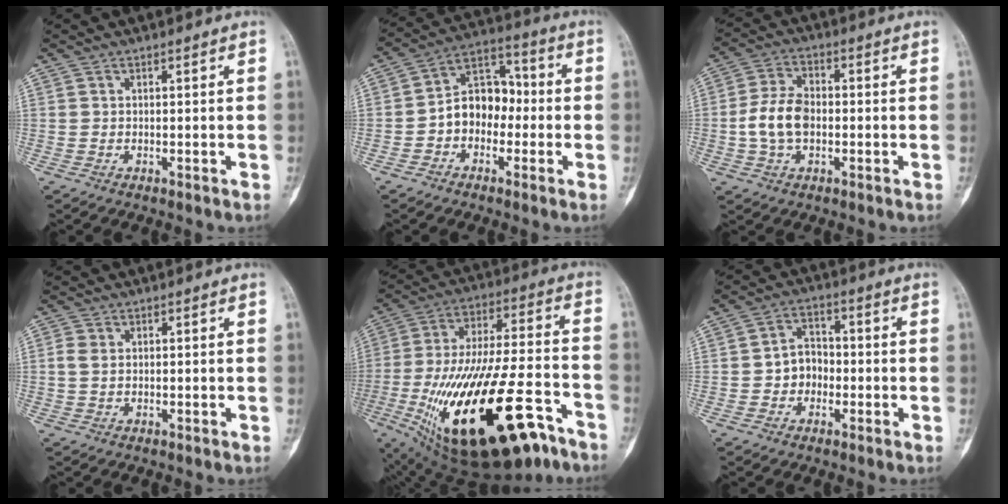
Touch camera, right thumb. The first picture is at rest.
{"total": 10.2, "force": [-1.8, 7.7, 6.5], "torque": [-0.071, 0.046, -0.047]}
{"total": 8.6, "force": [-1.0, 5.5, 6.5], "torque": [-0.119, 0.017, -0.024]}
{"total": 2.3, "force": [0.3, 1.6, 1.6], "torque": [-0.034, 0.002, 0.005]}
{"total": 32.4, "force": [-15.4, 12.2, 25.8], "torque": [-0.443, 0.046, -0.240]}
{"total": 5.9, "force": [-1.2, 5.0, 3.0], "torque": [-0.021, 0.024, -0.031]}